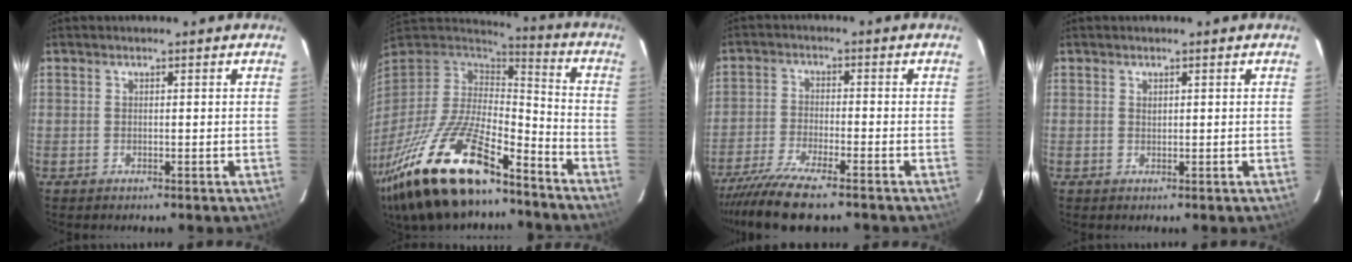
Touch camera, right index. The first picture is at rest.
{"total": 27.9, "force": [-18.8, 9.9, 18.1], "torque": [-0.364, -0.047, -0.319]}
{"total": 9.7, "force": [-7.9, 1.1, 5.5], "torque": [-0.133, -0.028, -0.148]}
{"total": 0.5, "force": [0.3, 0.4, 0.2], "torque": [-0.003, 0.001, 0.007]}